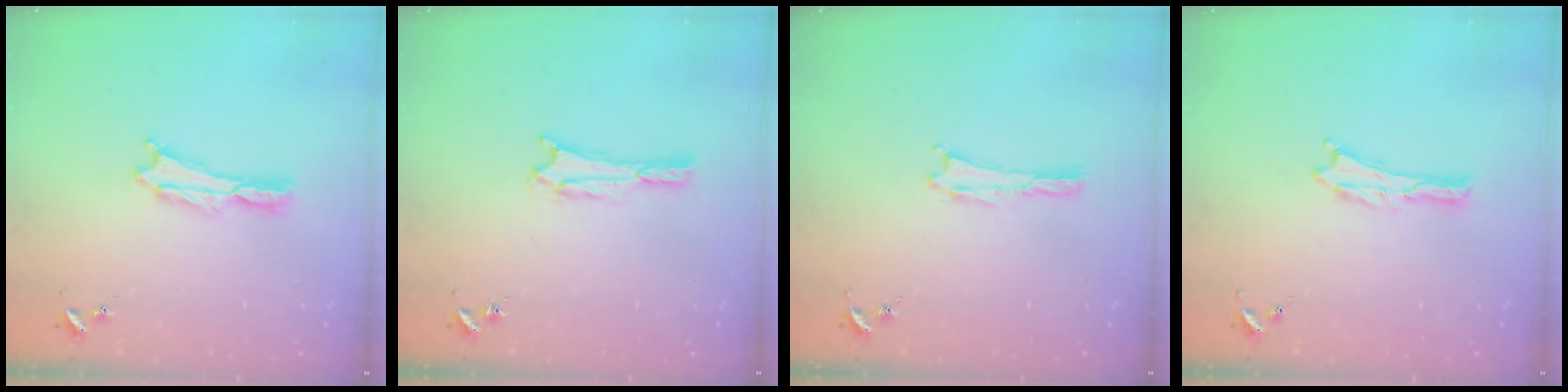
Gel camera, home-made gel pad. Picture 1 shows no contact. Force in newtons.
{"total": 1.7, "press": 1.7, "slide": 0.3}
{"total": 0.0}
{"total": 0.0}